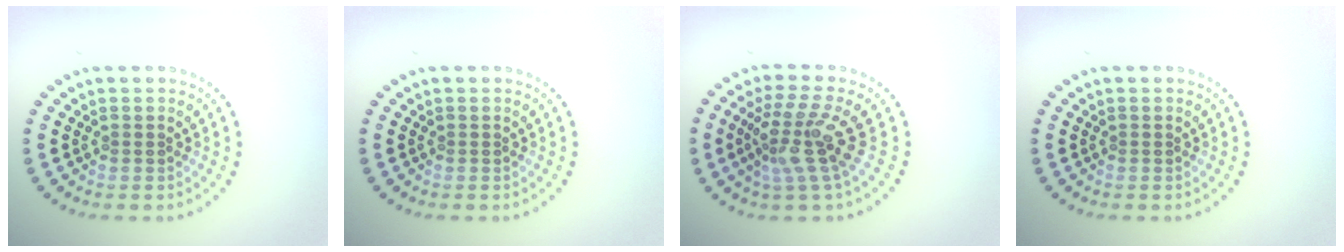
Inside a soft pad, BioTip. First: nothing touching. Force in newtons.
{"total": 0.0}
{"total": 4.5, "press": 3.2, "slide": 3.1}
{"total": 0.0}